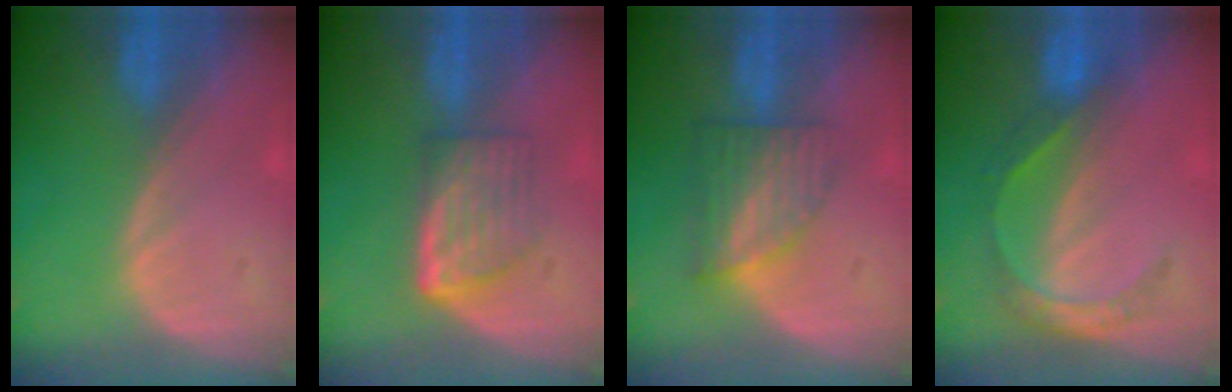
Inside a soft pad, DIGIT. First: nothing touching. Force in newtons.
{"total": 5.9, "press": 5.3, "slide": 2.6}
{"total": 6.3, "press": 5.6, "slide": 2.8}
{"total": 5.6, "press": 4.8, "slide": 2.8}